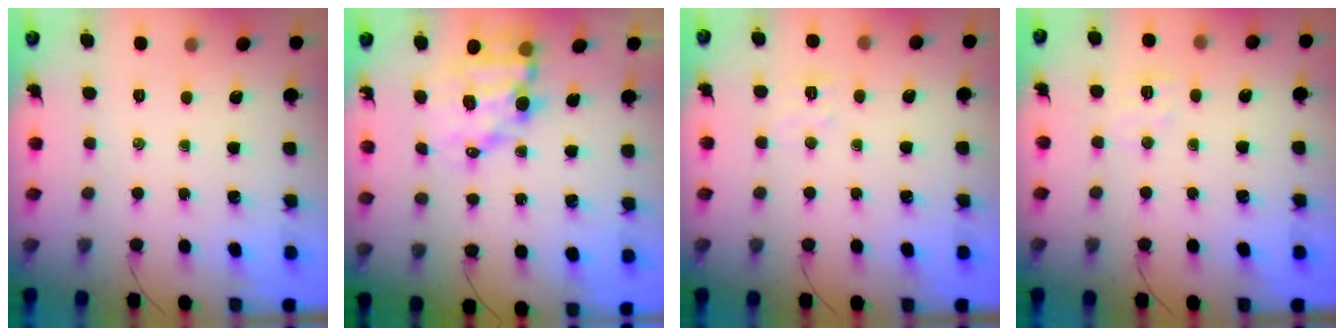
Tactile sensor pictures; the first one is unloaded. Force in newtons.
{"total": 9.7, "press": 9.2, "slide": 2.9}
{"total": 5.0, "press": 4.8, "slide": 1.2}
{"total": 5.2, "press": 5.1, "slide": 1.2}